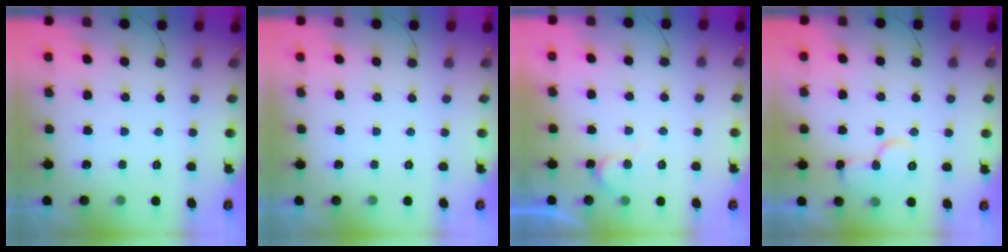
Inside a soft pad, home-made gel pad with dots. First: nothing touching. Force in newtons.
{"total": 0.0}
{"total": 5.9, "press": 5.9, "slide": 0.5}
{"total": 9.2, "press": 9.1, "slide": 1.1}